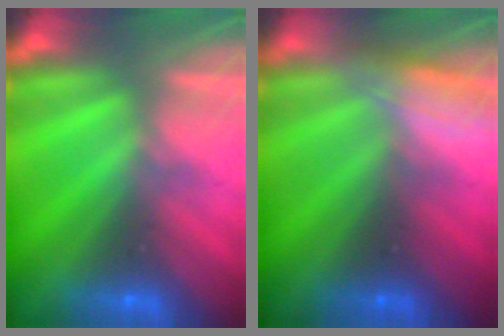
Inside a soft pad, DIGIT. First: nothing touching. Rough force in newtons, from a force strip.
{"total": 3.0}